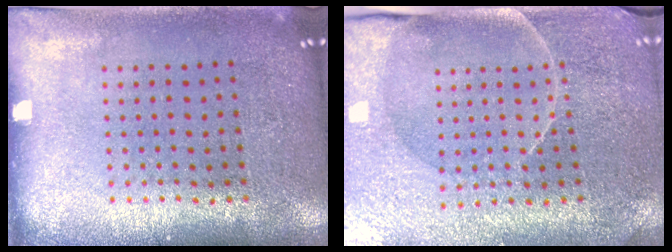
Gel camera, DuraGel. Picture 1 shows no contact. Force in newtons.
{"total": 3.8, "press": 3.7, "slide": 0.7}